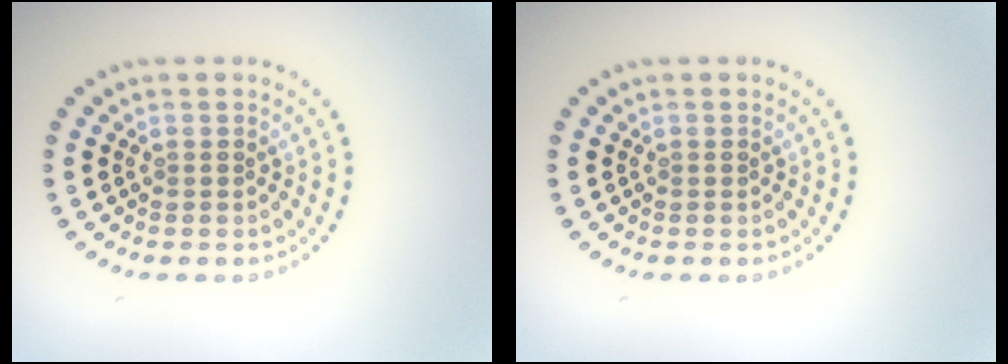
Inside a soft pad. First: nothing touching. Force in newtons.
{"total": 0.0}